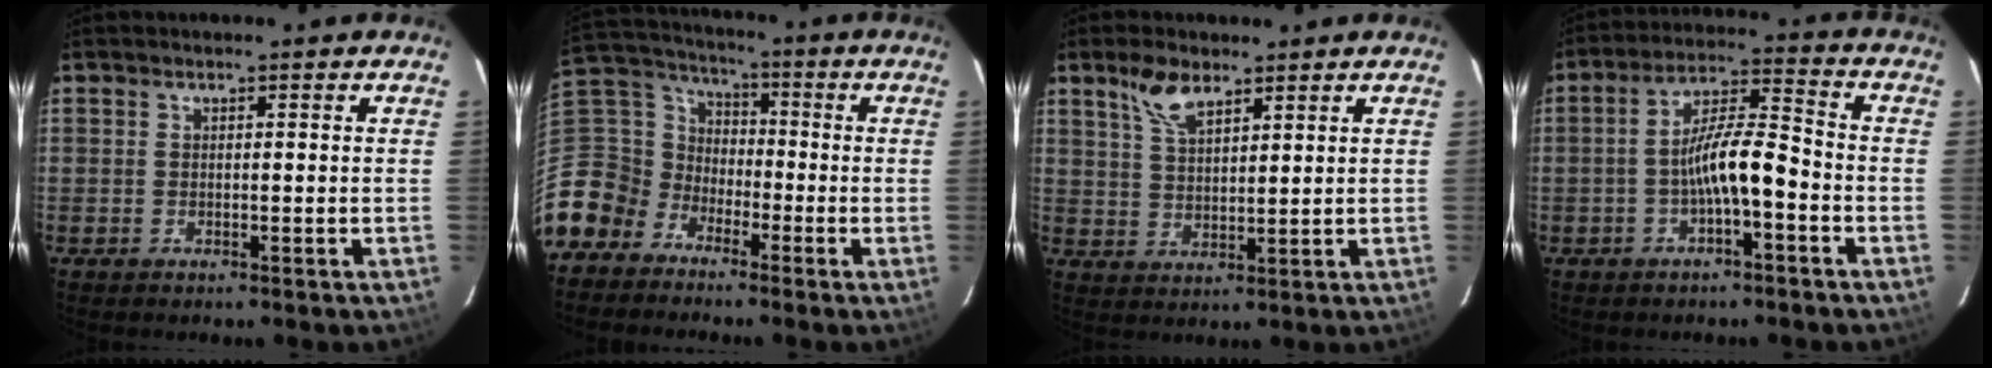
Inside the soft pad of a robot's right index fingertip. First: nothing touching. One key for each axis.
{"total": 10.7, "fx": -6.3, "fy": 8.5, "fz": 1.5, "tx": -0.070, "ty": 0.037, "tz": -0.145}
{"total": 6.1, "fx": 4.1, "fy": 2.6, "fz": 3.7, "tx": -0.069, "ty": 0.007, "tz": 0.083}
{"total": 8.2, "fx": -3.0, "fy": 1.6, "fz": 7.5, "tx": -0.145, "ty": 0.016, "tz": -0.051}